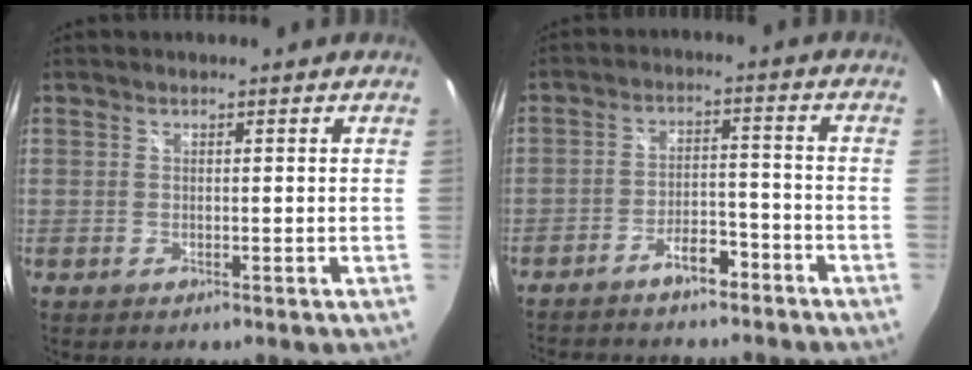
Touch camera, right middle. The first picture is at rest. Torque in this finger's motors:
{"motor_torque": [0.98, -1.16, 0.14, 0.09]}